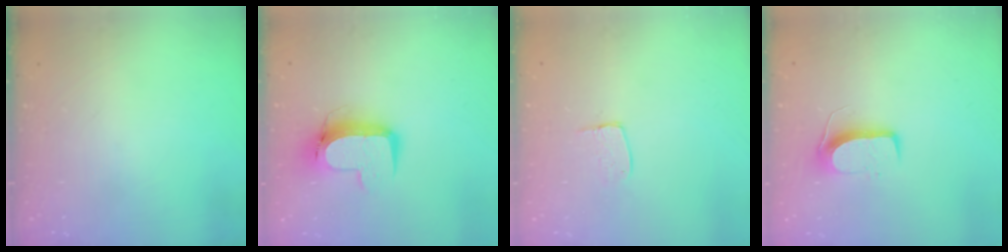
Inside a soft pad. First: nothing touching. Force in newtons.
{"total": 11.3, "press": 11.2, "slide": 1.3}
{"total": 5.2, "press": 5.2, "slide": 0.4}
{"total": 9.3, "press": 9.3, "slide": 0.5}